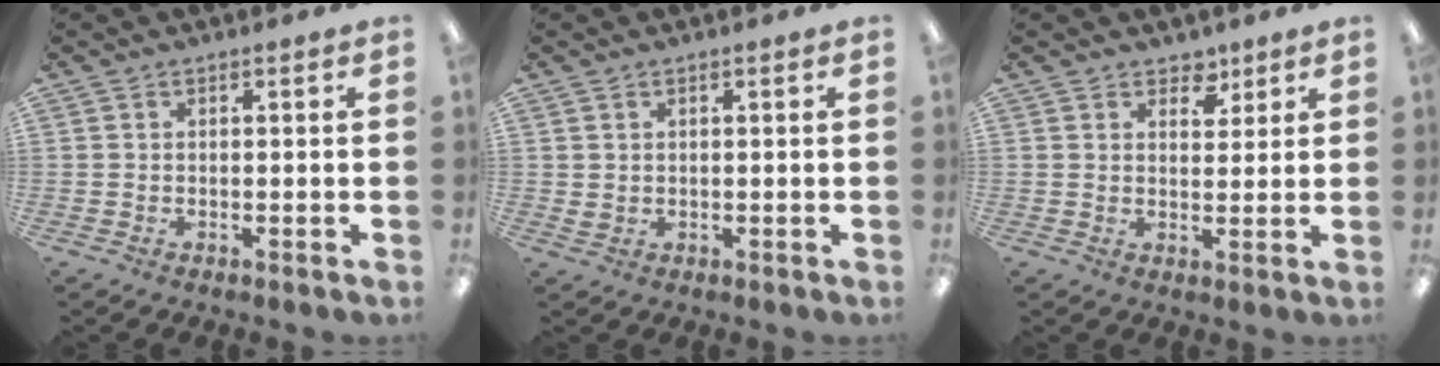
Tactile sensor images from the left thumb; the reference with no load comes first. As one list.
[{"total": 1.5, "force": [0.9, 1.1, 0.4], "torque": [-0.010, 0.003, 0.016]}, {"total": 4.6, "force": [3.4, 2.8, 1.3], "torque": [-0.004, -0.019, 0.057]}]